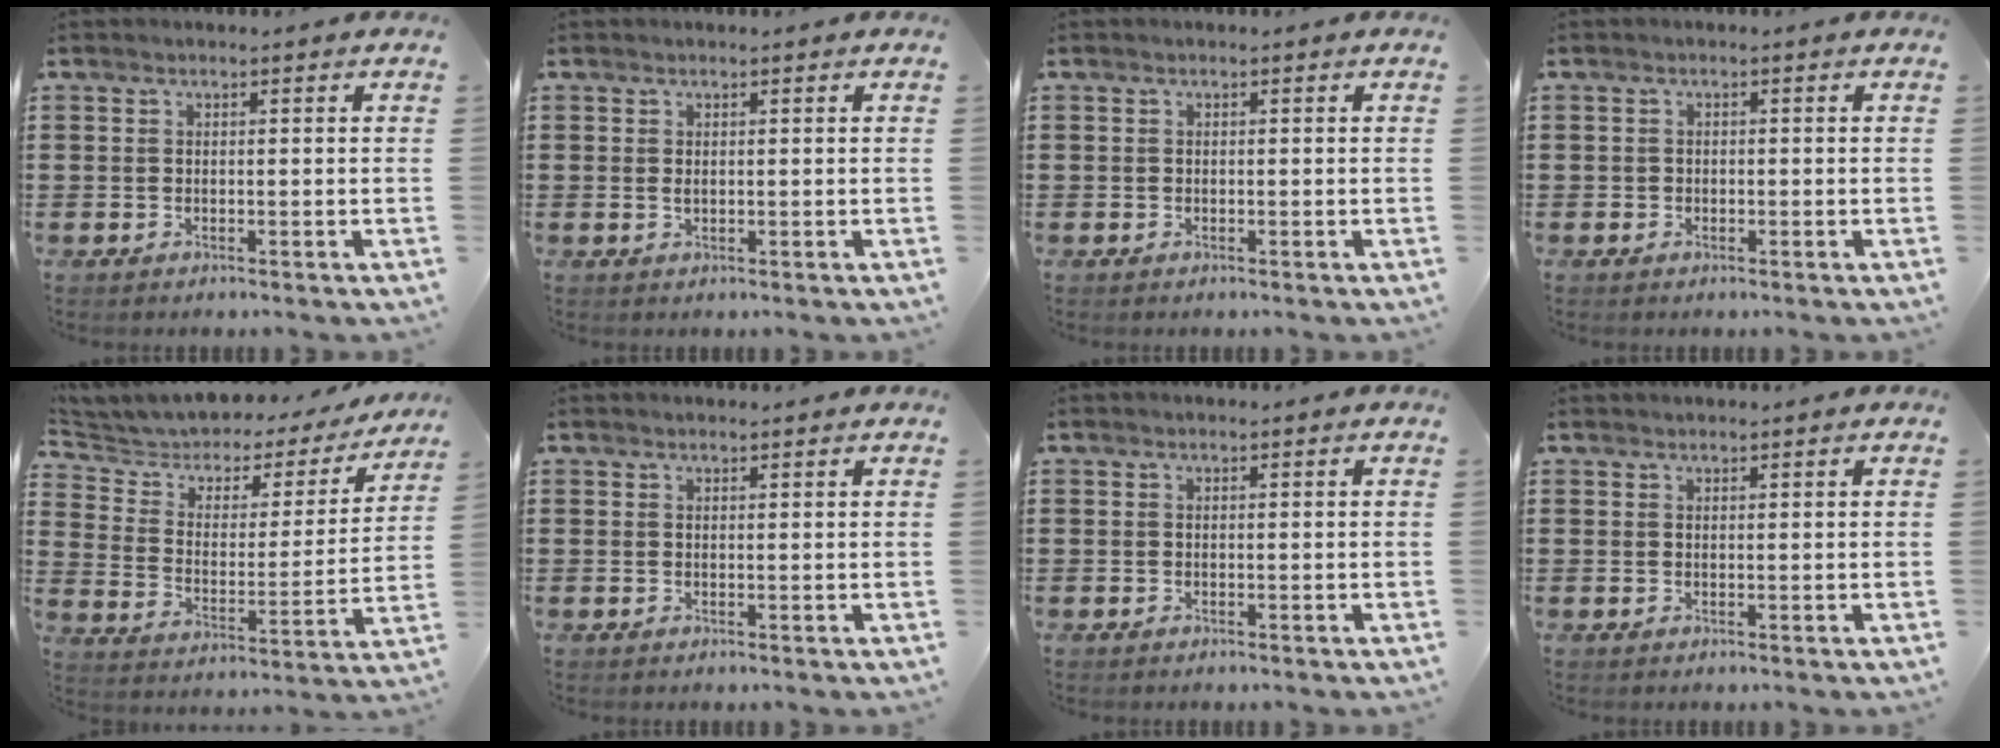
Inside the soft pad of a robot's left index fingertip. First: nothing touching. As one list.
[{"total": 0.7, "force": [0.2, 0.3, 0.5], "torque": [-0.012, 0.002, 0.004]}, {"total": 0.0}, {"total": 0.6, "force": [-0.1, 0.6, 0.1], "torque": [-0.005, 0.004, -0.003]}, {"total": 4.0, "force": [3.1, 2.4, 0.9], "torque": [-0.046, -0.028, 0.044]}, {"total": 0.7, "force": [0.7, 0.0, 0.1], "torque": [-0.004, -0.001, 0.014]}, {"total": 0.0}, {"total": 0.7, "force": [0.7, 0.0, 0.0], "torque": [-0.003, -0.001, 0.014]}]